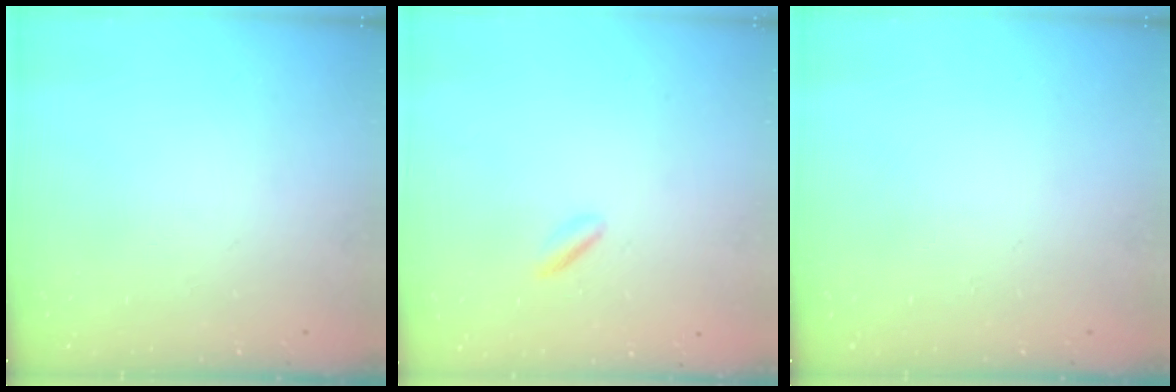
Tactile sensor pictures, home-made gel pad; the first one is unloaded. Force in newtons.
{"total": 0.9, "press": 0.6, "slide": 0.7}
{"total": 0.0}